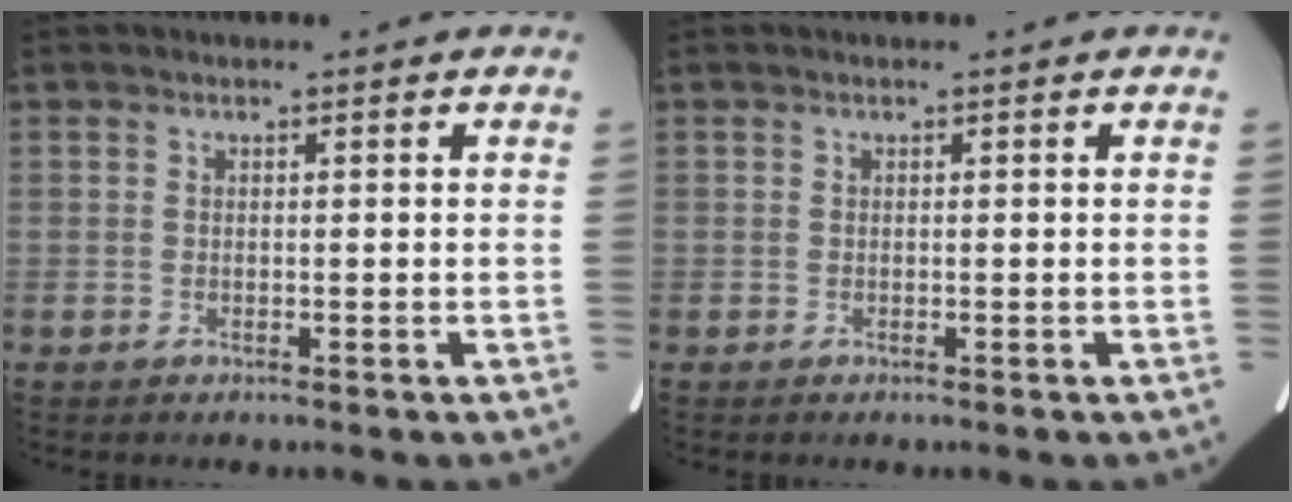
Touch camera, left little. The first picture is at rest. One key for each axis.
{"total": 0.0}